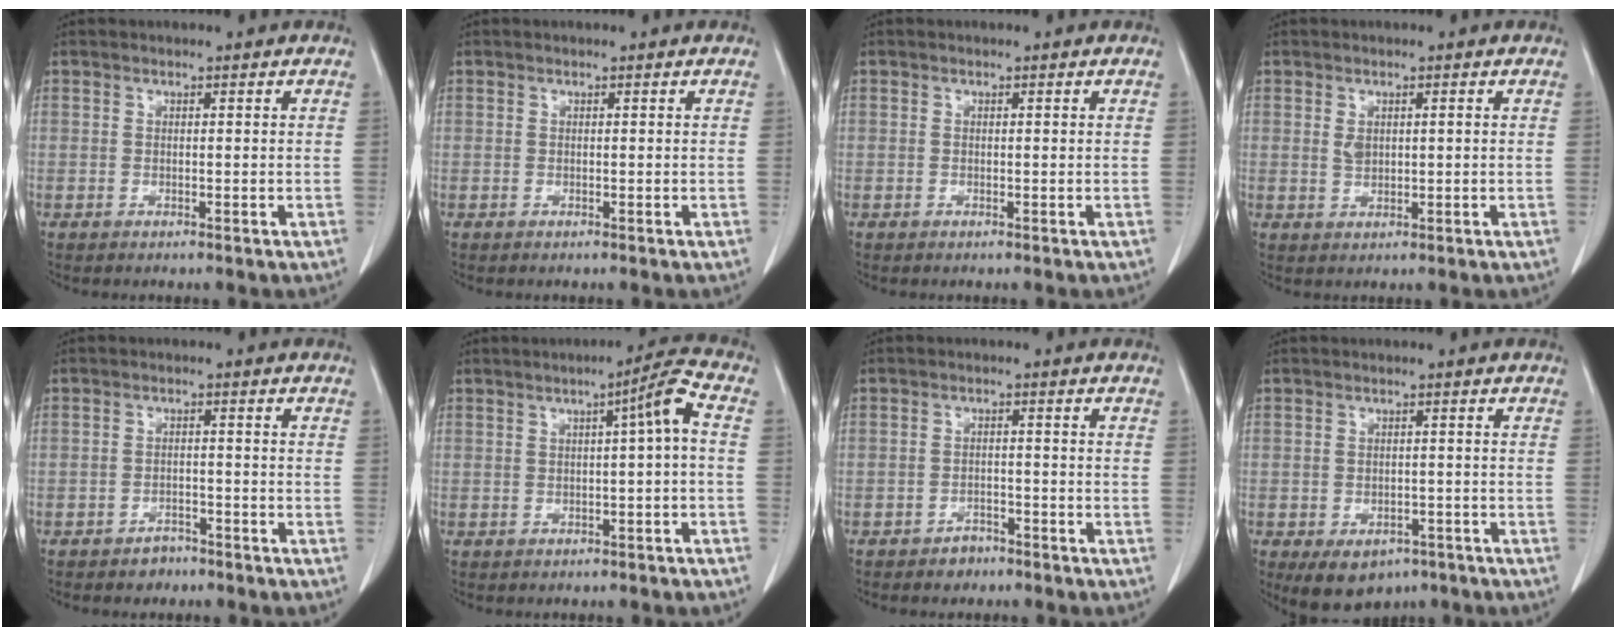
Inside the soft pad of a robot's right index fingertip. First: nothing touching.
{"total": 0.0}
{"total": 0.0}
{"total": 1.9, "force": [0.4, 1.1, 1.5], "torque": [-0.031, 0.005, 0.015]}
{"total": 2.6, "force": [-2.1, 1.4, 0.5], "torque": [-0.010, 0.006, -0.025]}
{"total": 4.4, "force": [0.2, -0.4, 4.4], "torque": [-0.063, 0.013, 0.003]}
{"total": 2.5, "force": [-2.0, 1.4, 0.6], "torque": [-0.010, 0.006, -0.025]}
{"total": 6.6, "force": [-4.1, 4.4, 2.8], "torque": [-0.037, 0.001, -0.049]}